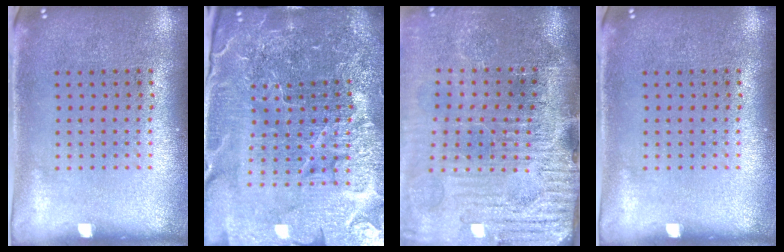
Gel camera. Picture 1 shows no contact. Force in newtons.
{"total": 6.7, "press": 5.8, "slide": 3.2}
{"total": 4.7, "press": 4.0, "slide": 2.5}
{"total": 0.0}